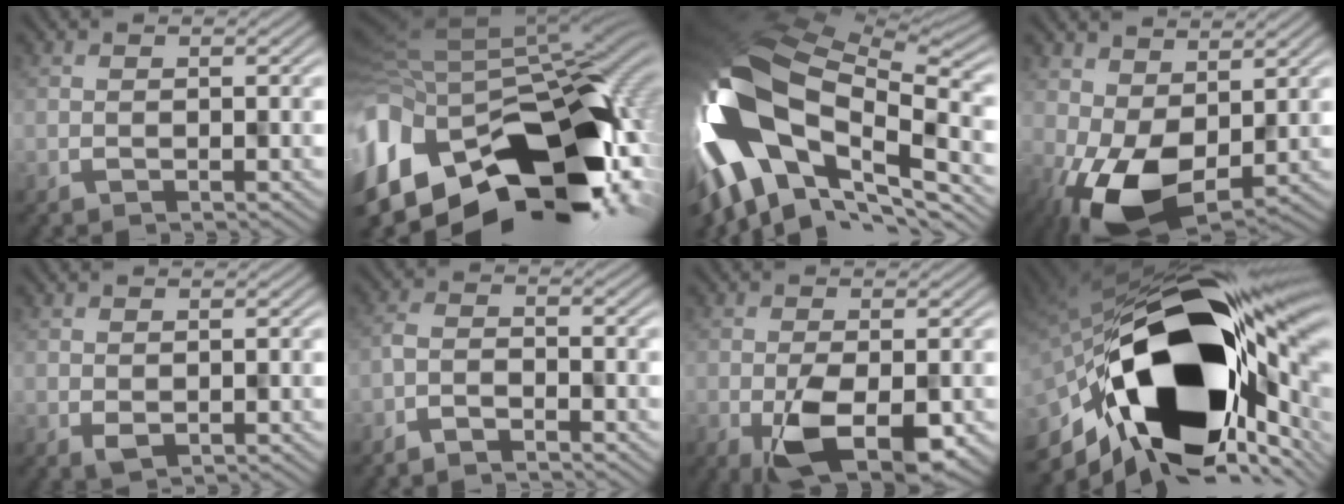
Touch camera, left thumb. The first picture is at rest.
{"total": 16.7, "force": [-6.1, 9.7, 12.1], "torque": [-0.272, -0.037, -0.082]}
{"total": 17.5, "force": [-2.6, 10.7, 13.5], "torque": [-0.312, -0.056, -0.023]}
{"total": 8.1, "force": [-1.3, 4.9, 6.4], "torque": [-0.139, -0.023, -0.004]}
{"total": 0.9, "force": [0.2, 0.7, 0.5], "torque": [-0.019, -0.012, 0.011]}
{"total": 2.6, "force": [-2.5, 0.6, 0.5], "torque": [-0.021, -0.006, -0.045]}
{"total": 8.1, "force": [-2.8, 4.1, 6.4], "torque": [-0.124, -0.026, -0.030]}
{"total": 21.0, "force": [-3.6, 12.7, 16.4], "torque": [-0.333, -0.068, -0.035]}